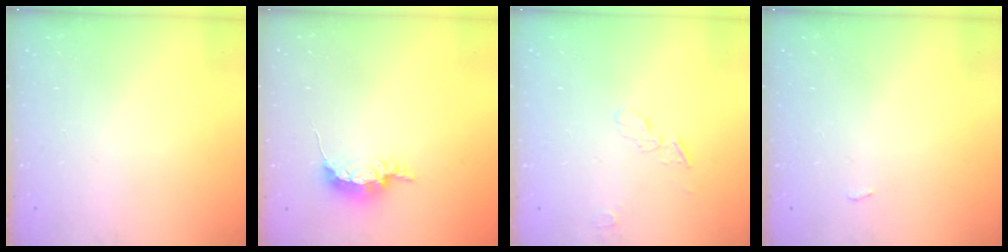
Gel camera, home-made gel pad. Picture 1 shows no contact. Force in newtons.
{"total": 7.1, "press": 7.1, "slide": 0.5}
{"total": 4.6, "press": 4.6, "slide": 0.6}
{"total": 2.7, "press": 2.3, "slide": 1.4}